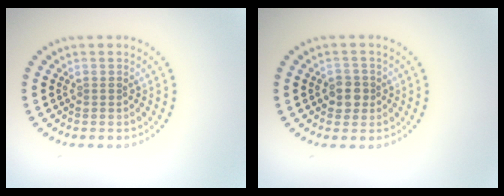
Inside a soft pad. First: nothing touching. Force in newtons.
{"total": 2.1, "press": 2.0, "slide": 0.8}